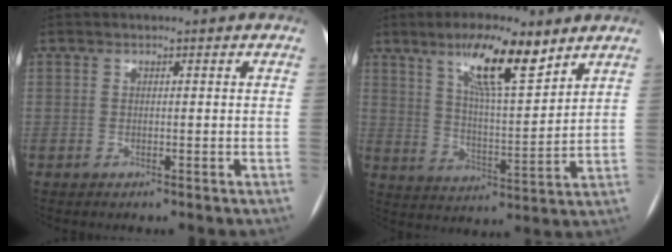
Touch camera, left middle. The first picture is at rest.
{"total": 12.4, "force": [8.0, 2.0, 9.2], "torque": [-0.162, 0.002, 0.139]}